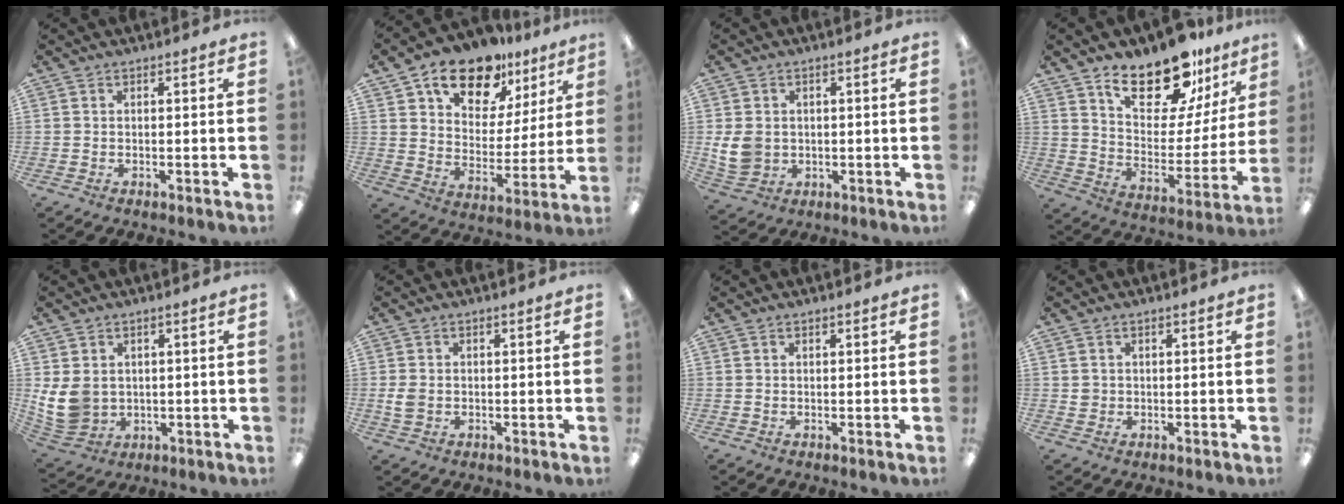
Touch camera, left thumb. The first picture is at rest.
{"total": 16.0, "force": [11.8, 8.5, 6.8], "torque": [-0.110, -0.069, 0.210]}
{"total": 6.5, "force": [0.2, 5.5, 3.3], "torque": [-0.076, 0.007, 0.007]}
{"total": 18.7, "force": [14.6, 7.6, 8.9], "torque": [-0.145, -0.097, 0.253]}
{"total": 8.8, "force": [1.2, 7.3, 4.7], "torque": [-0.116, 0.001, 0.029]}
{"total": 3.1, "force": [-0.2, 2.3, 2.1], "torque": [-0.036, 0.001, -0.007]}
{"total": 0.6, "force": [0.5, 0.3, 0.3], "torque": [-0.006, 0.003, 0.008]}
{"total": 1.5, "force": [0.4, 1.4, 0.4], "torque": [-0.010, 0.004, 0.006]}